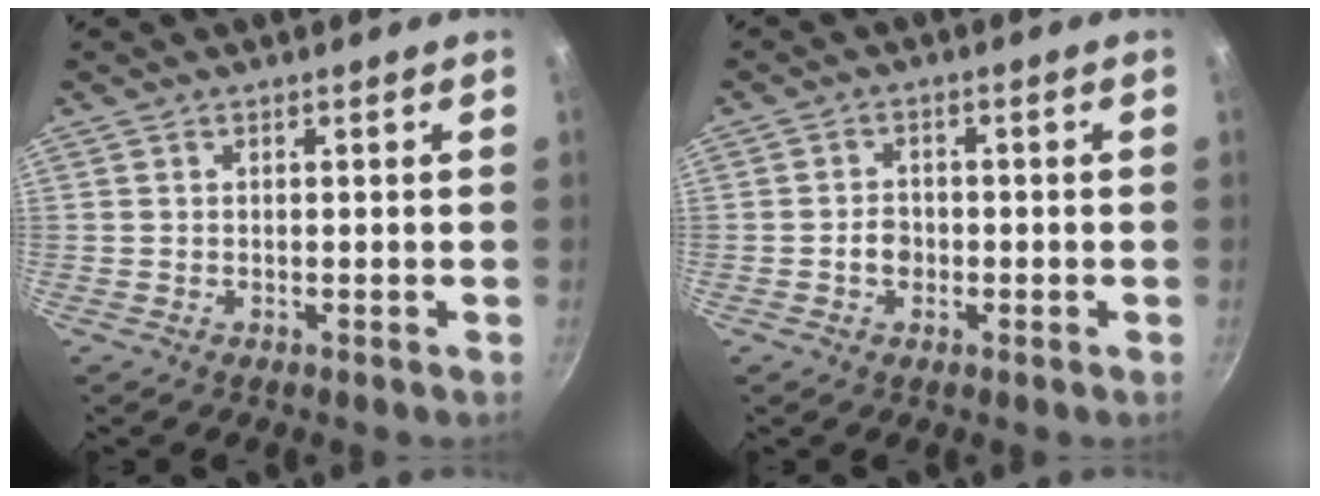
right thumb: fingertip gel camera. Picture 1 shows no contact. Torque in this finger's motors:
{"motor_torque": [0.38, 0.71, 0.47, 0.04, 0.04]}